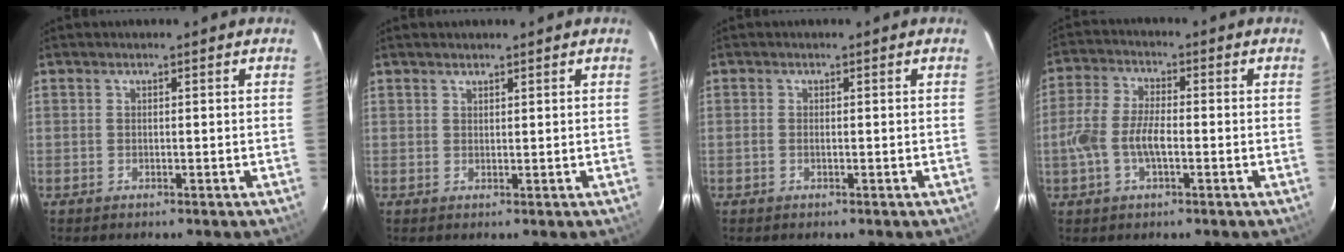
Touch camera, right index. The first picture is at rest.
{"total": 1.0, "force": [0.9, 0.5, 0.1], "torque": [-0.003, 0.002, 0.016]}
{"total": 0.8, "force": [-0.1, 0.3, 0.7], "torque": [-0.016, -0.001, -0.005]}
{"total": 7.9, "force": [-1.9, 3.3, 6.9], "torque": [-0.147, 0.003, -0.037]}